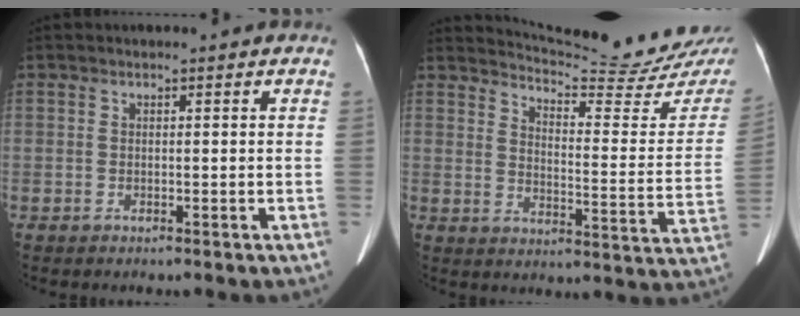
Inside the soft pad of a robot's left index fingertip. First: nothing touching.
{"total": 20.7, "force": [19.9, 0.1, 5.5], "torque": [-0.087, -0.116, 0.238]}